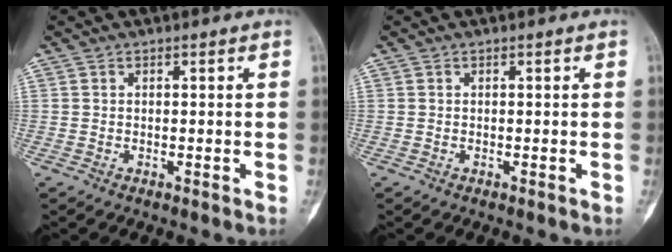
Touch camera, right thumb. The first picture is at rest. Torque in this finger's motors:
{"motor_torque": [-0.01, -0.21, 0.22, 0.02, -0.11]}